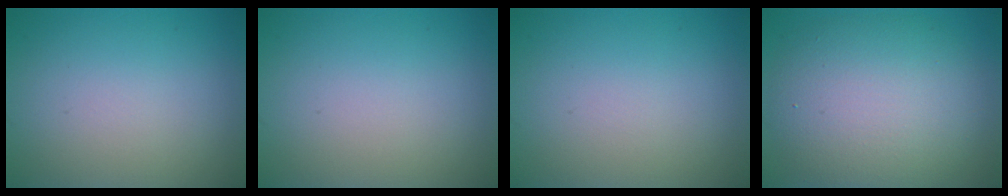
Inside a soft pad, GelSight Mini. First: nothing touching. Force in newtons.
{"total": 0.0}
{"total": 0.0}
{"total": 9.2, "press": 9.2, "slide": 0.4}